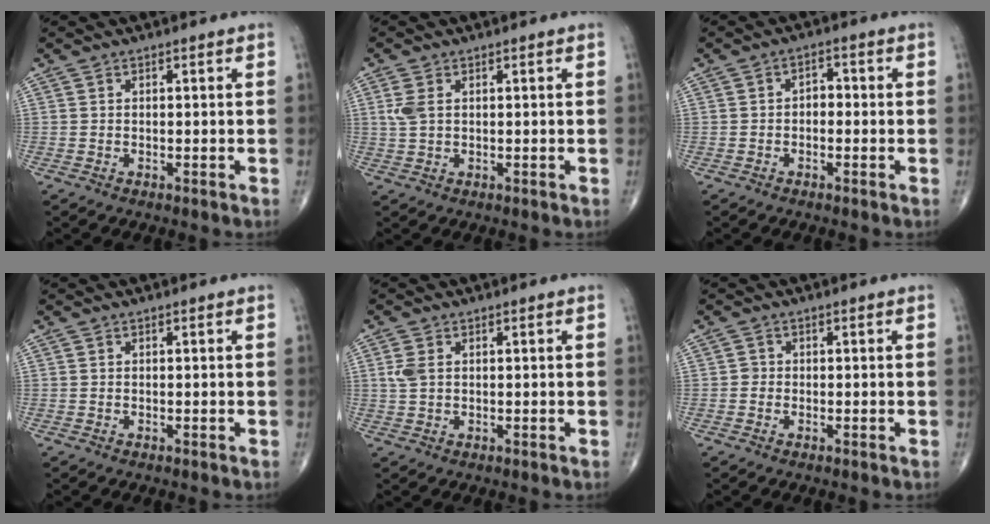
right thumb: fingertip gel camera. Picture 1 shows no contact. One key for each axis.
{"total": 3.2, "fx": 0.9, "fy": 1.9, "fz": 2.4, "tx": -0.064, "ty": 0.005, "tz": 0.022}
{"total": 2.7, "fx": -0.4, "fy": 1.9, "fz": 1.9, "tx": -0.016, "ty": 0.012, "tz": -0.013}
{"total": 0.0}
{"total": 2.8, "fx": 0.7, "fy": 1.7, "fz": 2.1, "tx": -0.053, "ty": 0.004, "tz": 0.017}
{"total": 0.9, "fx": -0.2, "fy": 0.9, "fz": 0.2, "tx": 0.003, "ty": 0.004, "tz": -0.005}